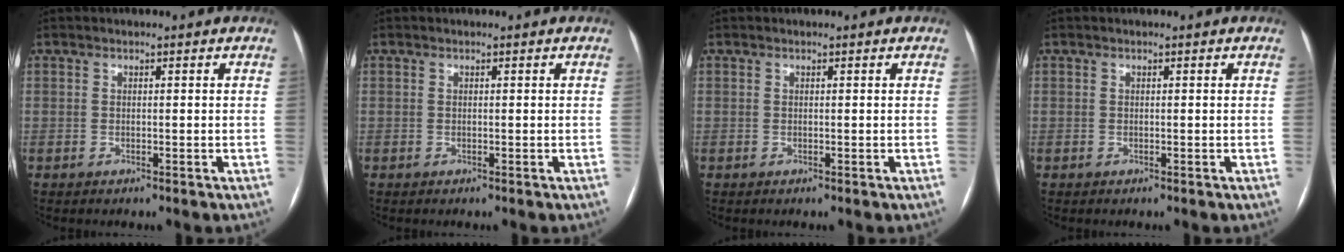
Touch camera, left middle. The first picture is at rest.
{"total": 0.0}
{"total": 0.0}
{"total": 0.0}